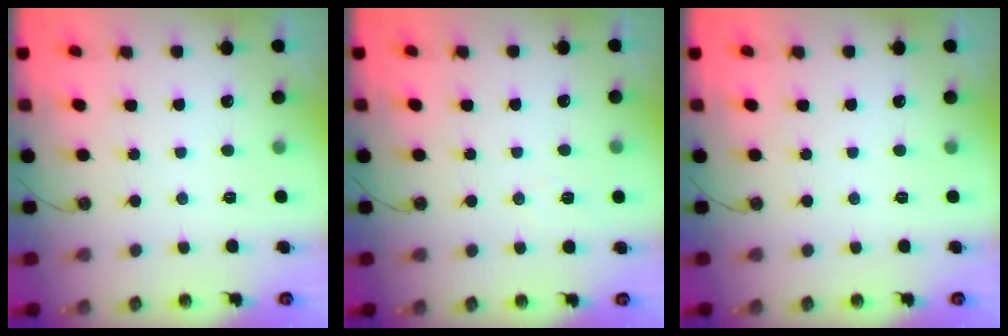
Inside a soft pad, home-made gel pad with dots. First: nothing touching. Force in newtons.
{"total": 5.7, "press": 4.7, "slide": 3.2}
{"total": 0.0}